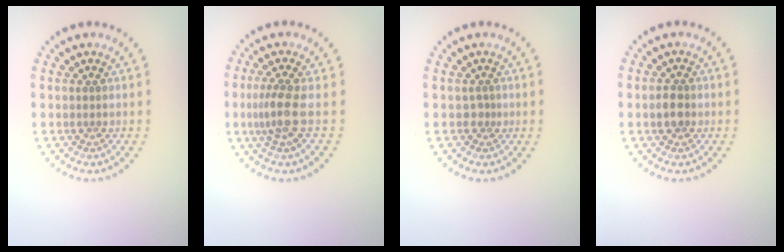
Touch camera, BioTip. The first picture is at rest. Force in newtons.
{"total": 2.7, "press": 2.1, "slide": 1.7}
{"total": 0.6, "press": 0.3, "slide": 0.5}
{"total": 1.7, "press": 1.7, "slide": 0.5}